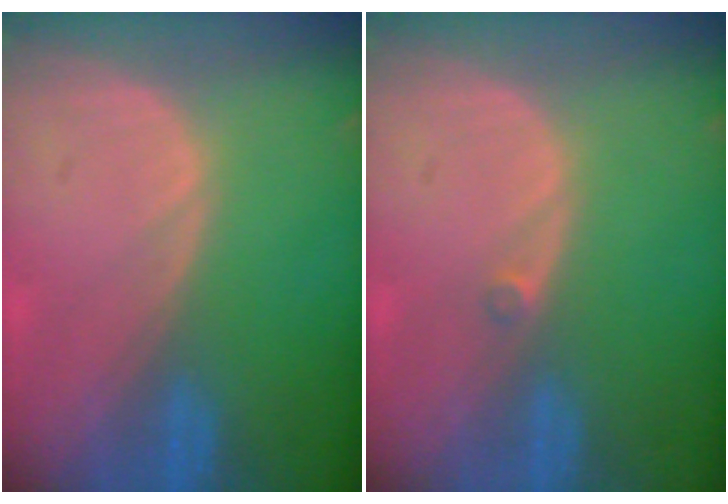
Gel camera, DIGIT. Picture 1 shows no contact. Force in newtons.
{"total": 0.8, "press": 0.6, "slide": 0.4}